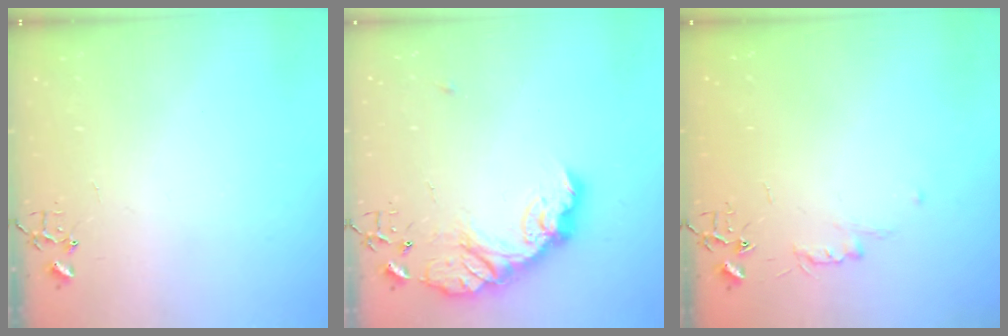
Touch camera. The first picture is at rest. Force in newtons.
{"total": 15.7, "press": 15.7, "slide": 1.0}
{"total": 4.8, "press": 4.7, "slide": 0.6}